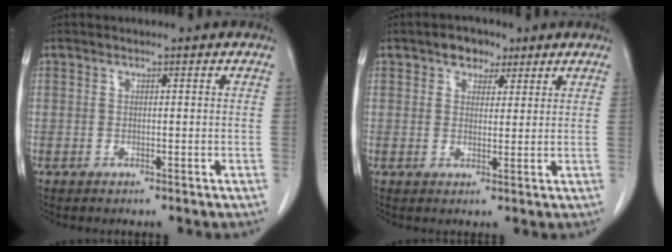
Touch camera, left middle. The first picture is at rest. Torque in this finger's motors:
{"motor_torque": [0.55, -0.46, -0.01, 0.02]}